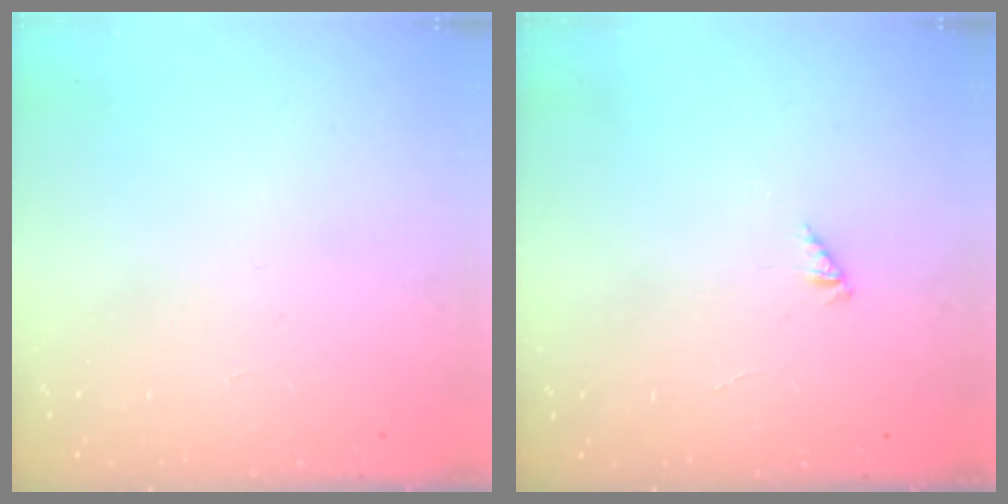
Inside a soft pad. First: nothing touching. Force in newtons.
{"total": 0.0}